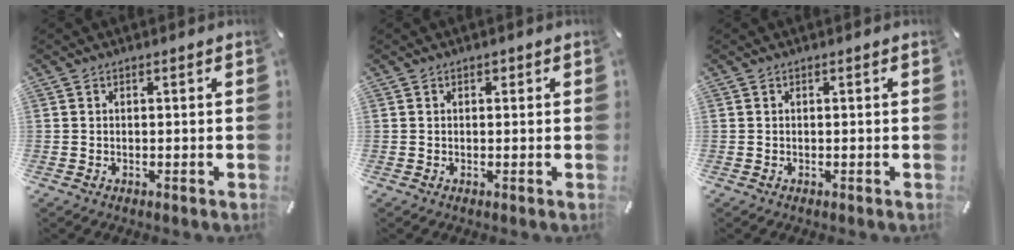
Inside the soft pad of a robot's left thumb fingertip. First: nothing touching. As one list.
[{"total": 0.7, "force": [0.1, 0.6, 0.3], "torque": [-0.005, 0.004, 0.002]}, {"total": 0.0}]